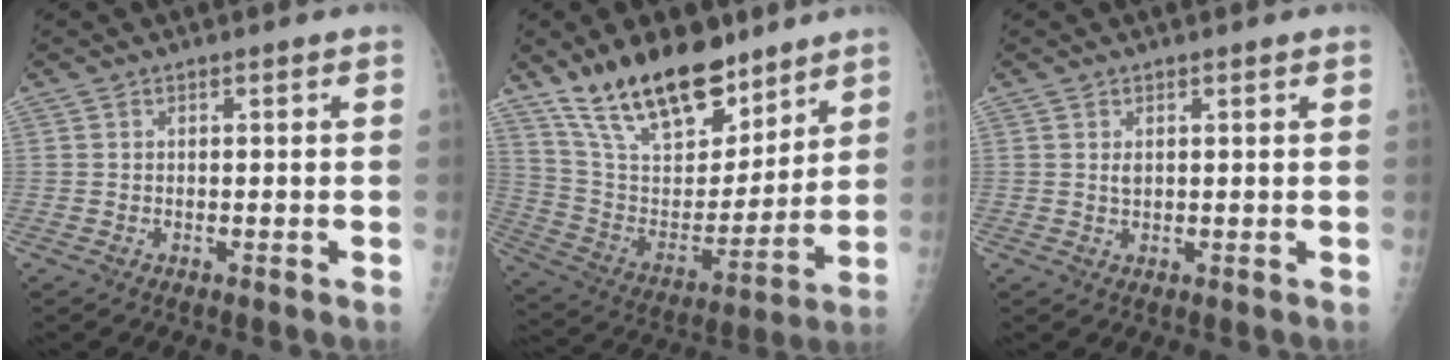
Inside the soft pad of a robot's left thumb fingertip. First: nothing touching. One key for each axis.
{"total": 21.4, "fx": 15.5, "fy": 9.5, "fz": 11.4, "tx": -0.156, "ty": -0.075, "tz": 0.279}
{"total": 1.3, "fx": 0.6, "fy": 0.6, "fz": 0.9, "tx": -0.014, "ty": -0.004, "tz": 0.013}